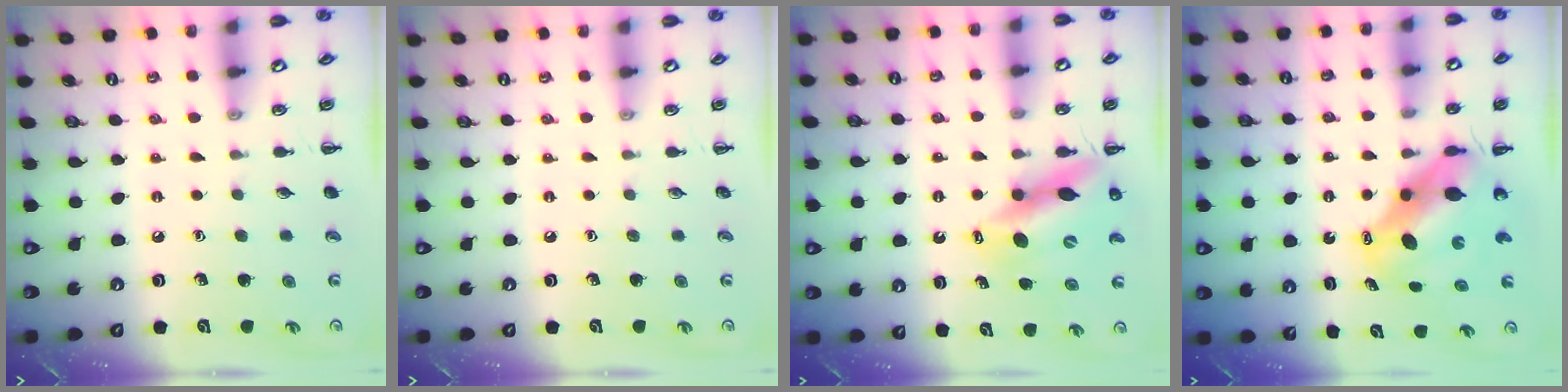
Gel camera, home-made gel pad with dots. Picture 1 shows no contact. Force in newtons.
{"total": 0.0}
{"total": 11.8, "press": 11.4, "slide": 3.0}
{"total": 8.6, "press": 8.2, "slide": 2.6}